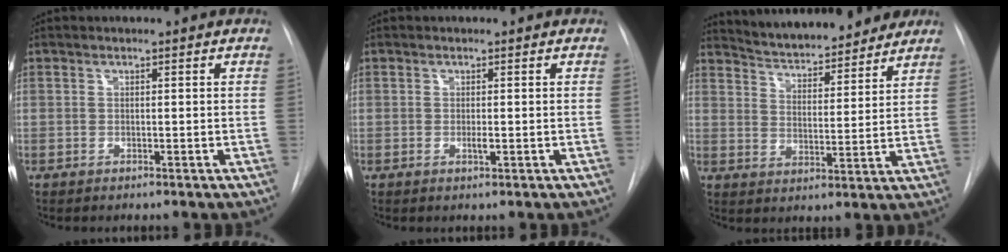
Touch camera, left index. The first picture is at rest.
{"total": 1.1, "force": [-0.9, 0.0, 0.6], "torque": [-0.012, -0.009, -0.013]}
{"total": 14.3, "force": [13.2, 2.7, 4.7], "torque": [-0.067, -0.003, 0.193]}